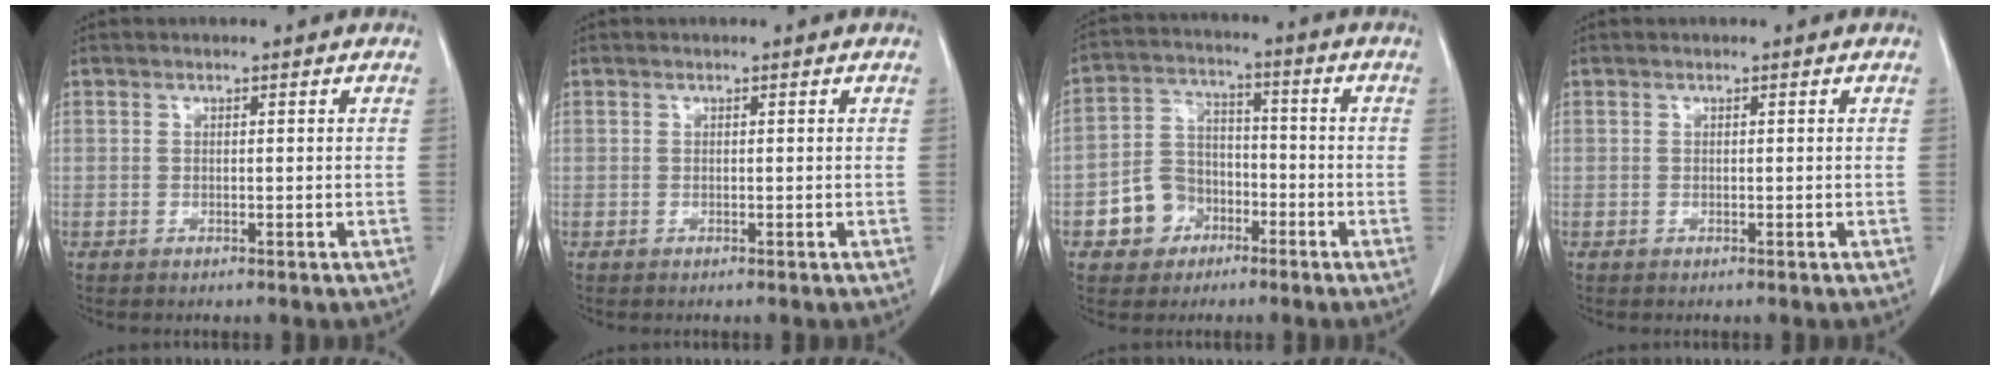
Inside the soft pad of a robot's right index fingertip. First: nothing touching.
{"total": 0.0}
{"total": 7.9, "force": [-3.5, 6.7, 2.3], "torque": [-0.048, 0.021, -0.052]}
{"total": 0.0}